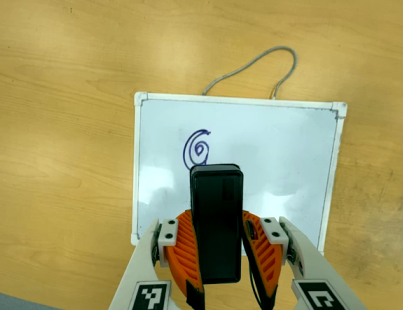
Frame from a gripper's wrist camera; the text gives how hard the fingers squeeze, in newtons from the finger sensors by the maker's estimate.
{"total": 6.4, "left": 5.8, "right": 7.0}